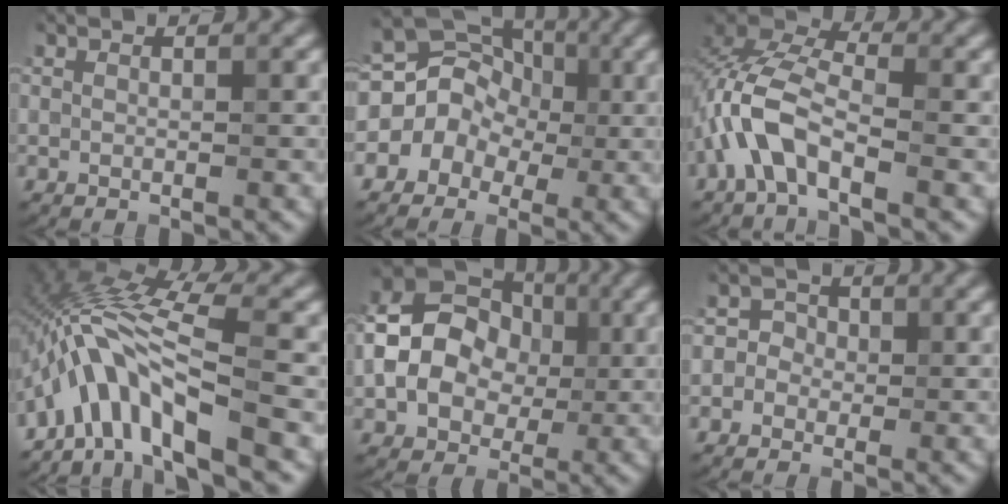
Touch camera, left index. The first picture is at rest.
{"total": 8.0, "force": [-0.5, 7.3, 3.1], "torque": [-0.026, 0.049, -0.057]}
{"total": 6.1, "force": [-2.5, 2.7, 4.9], "torque": [-0.107, 0.015, -0.055]}
{"total": 8.1, "force": [-4.4, 2.2, 6.4], "torque": [-0.107, 0.014, -0.088]}
{"total": 9.4, "force": [-0.3, 7.6, 5.6], "torque": [-0.087, 0.009, -0.022]}
{"total": 2.5, "force": [-0.1, 2.4, 0.6], "torque": [0.021, 0.006, -0.025]}